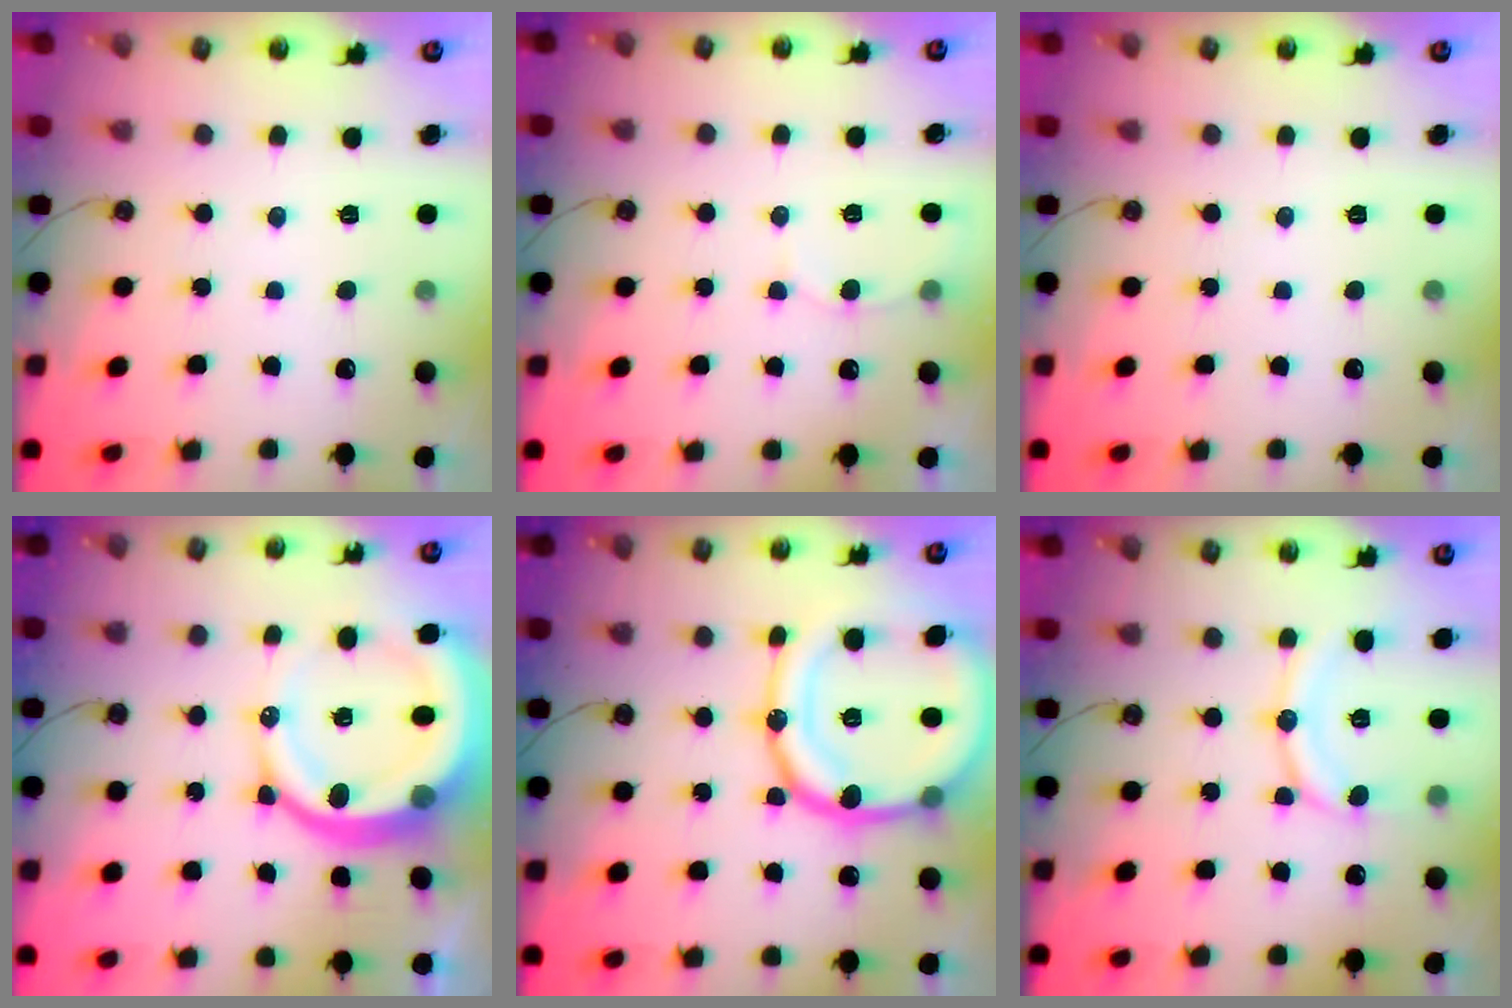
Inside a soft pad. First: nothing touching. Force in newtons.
{"total": 5.0, "press": 5.0, "slide": 0.5}
{"total": 0.0}
{"total": 17.7, "press": 17.6, "slide": 2.0}
{"total": 24.9, "press": 24.6, "slide": 4.1}
{"total": 11.9, "press": 11.8, "slide": 1.2}